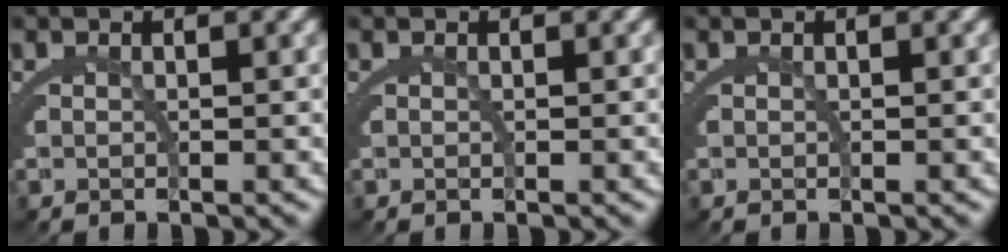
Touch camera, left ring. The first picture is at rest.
{"total": 0.0}
{"total": 0.0}